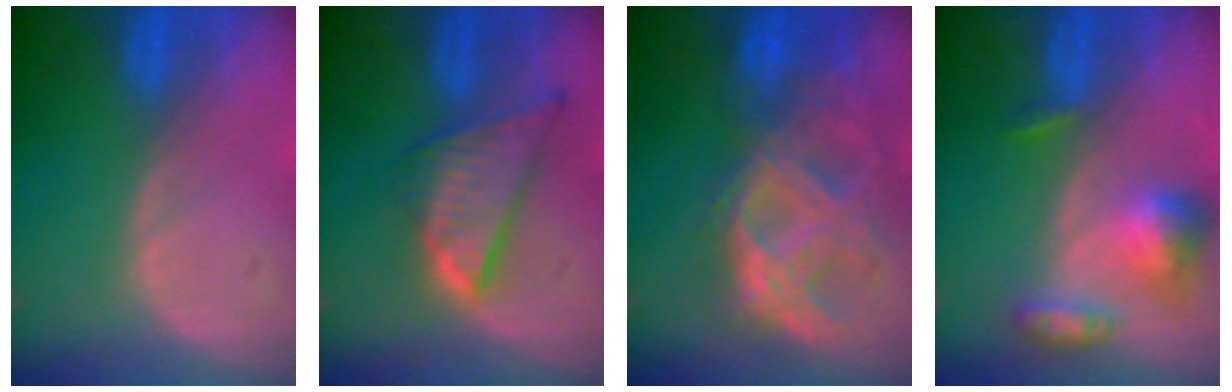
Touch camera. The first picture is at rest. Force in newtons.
{"total": 8.8, "press": 7.5, "slide": 4.5}
{"total": 11.1, "press": 9.4, "slide": 6.0}
{"total": 6.7, "press": 6.3, "slide": 2.5}